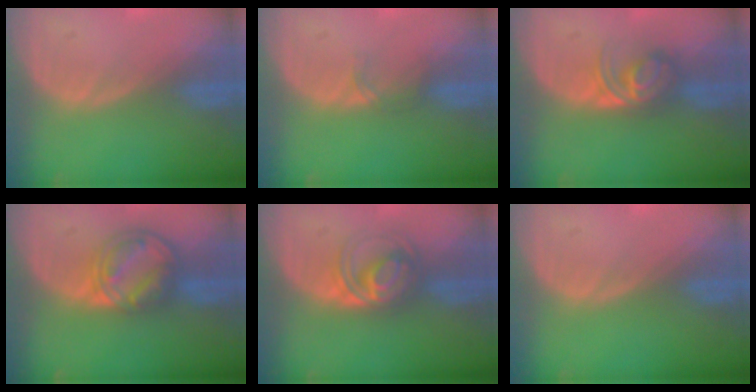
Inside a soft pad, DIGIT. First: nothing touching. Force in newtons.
{"total": 1.3, "press": 1.2, "slide": 0.2}
{"total": 5.6, "press": 4.9, "slide": 2.8}
{"total": 8.2, "press": 7.0, "slide": 4.3}
{"total": 6.0, "press": 5.6, "slide": 2.1}
{"total": 0.0}